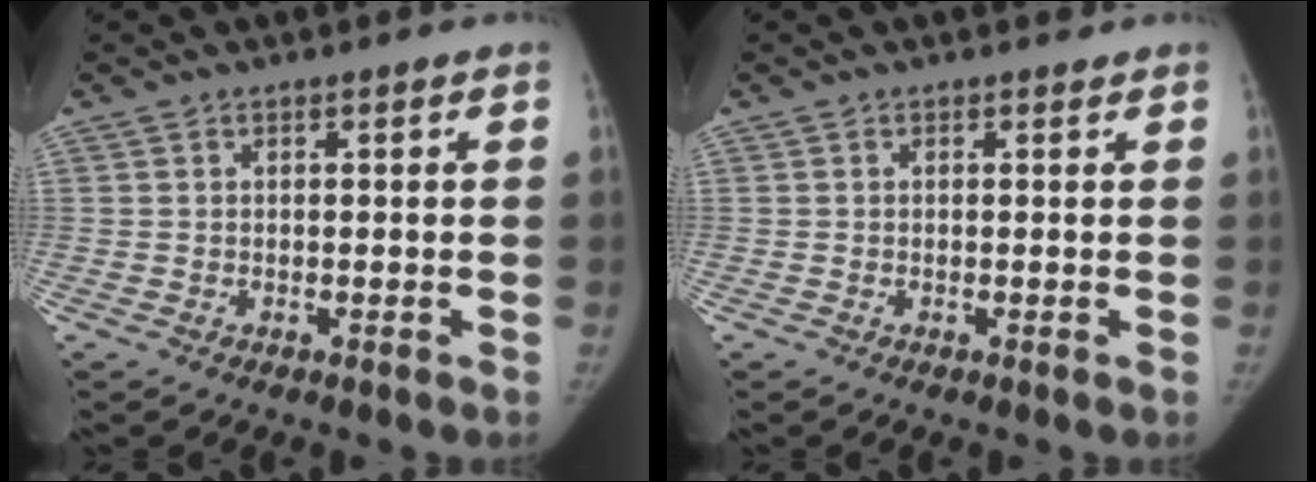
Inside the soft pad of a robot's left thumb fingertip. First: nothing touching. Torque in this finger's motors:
{"motor_torque": [1.75, 1.16, 0.29, -0.01, 0.06]}